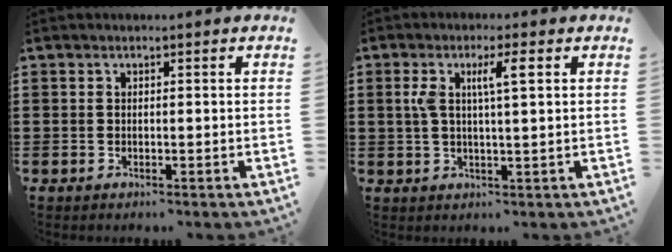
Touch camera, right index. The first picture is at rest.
{"total": 5.1, "force": [1.3, 0.9, 4.9], "torque": [-0.104, 0.001, 0.016]}